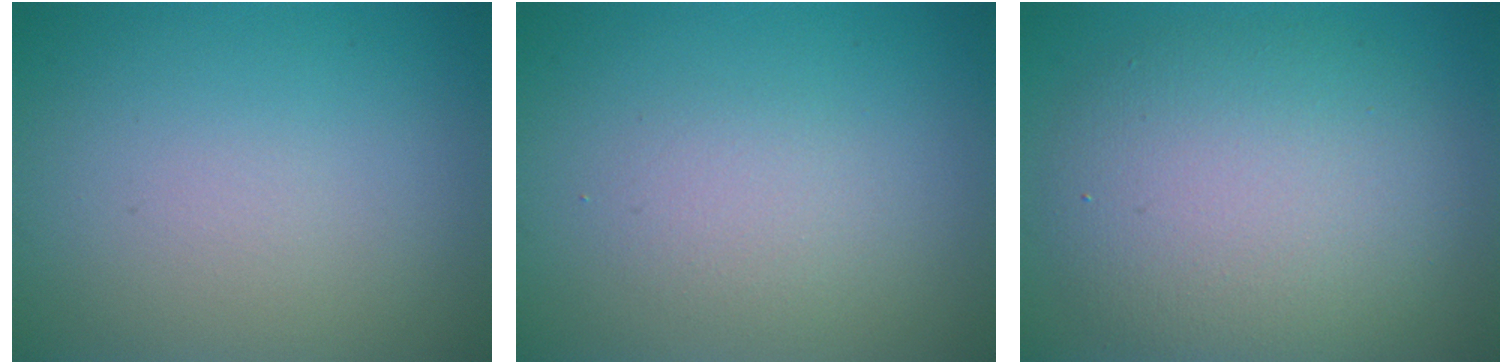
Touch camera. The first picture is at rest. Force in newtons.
{"total": 1.7, "press": 1.7, "slide": 0.2}
{"total": 8.0, "press": 8.0, "slide": 0.4}